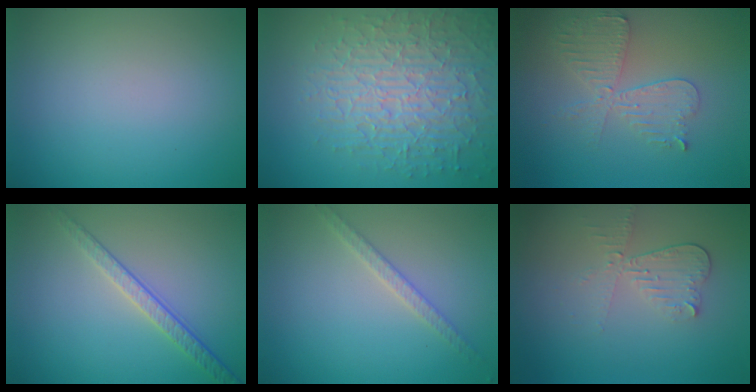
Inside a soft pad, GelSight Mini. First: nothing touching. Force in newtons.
{"total": 8.2, "press": 5.9, "slide": 5.7}
{"total": 4.2, "press": 3.6, "slide": 2.0}
{"total": 2.4, "press": 2.0, "slide": 1.4}
{"total": 1.9, "press": 1.9, "slide": 0.4}
{"total": 2.8, "press": 2.5, "slide": 1.3}